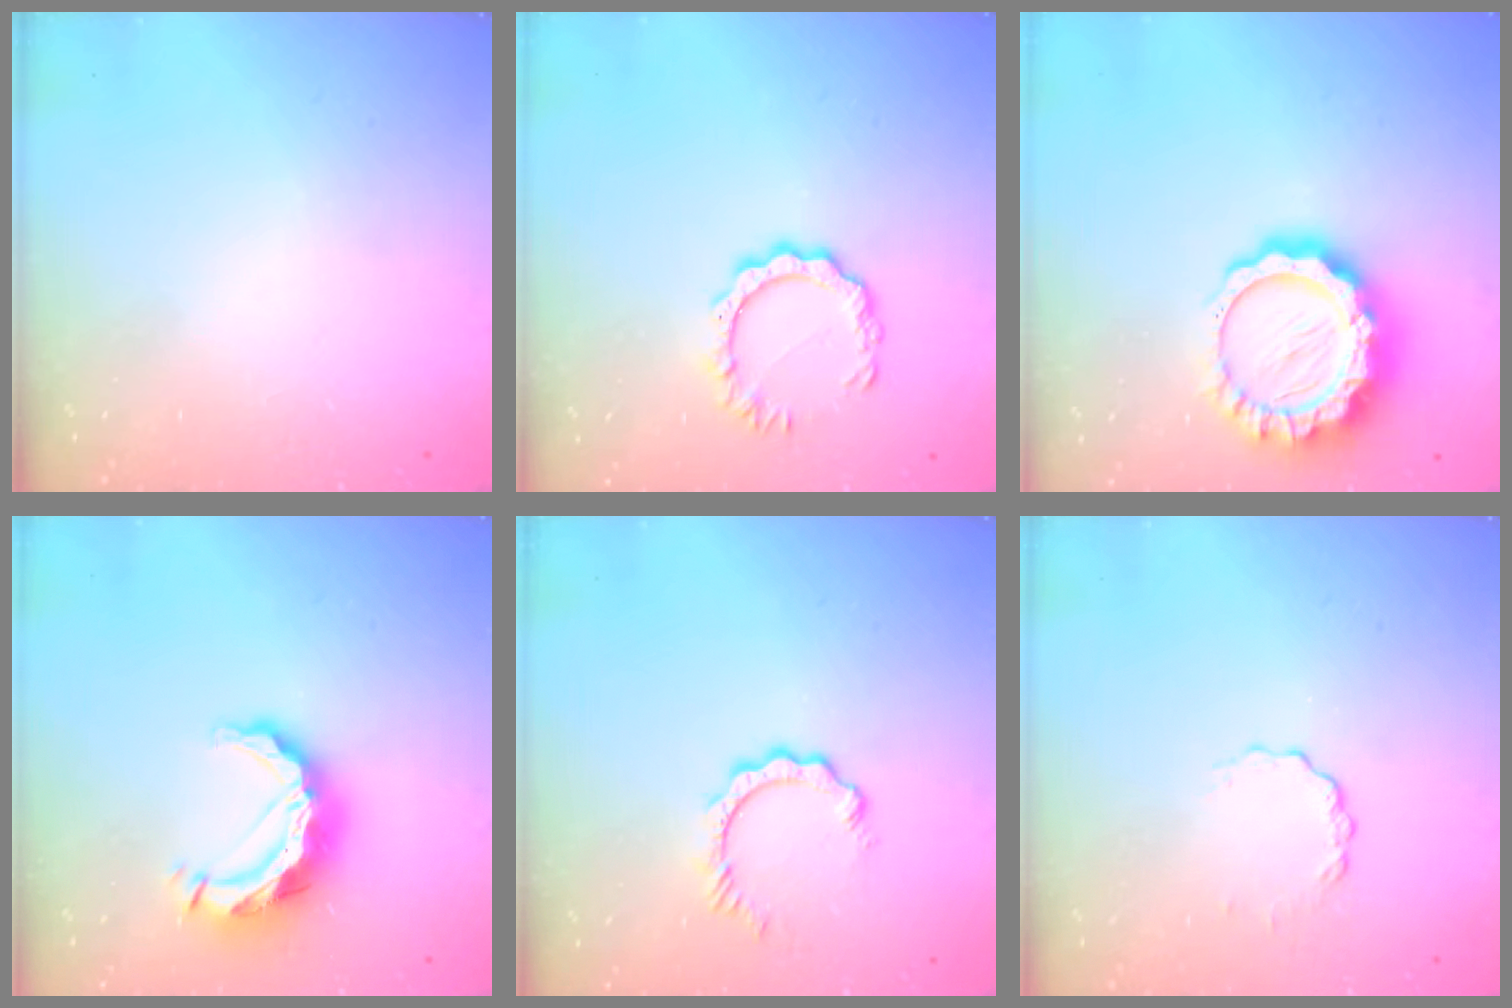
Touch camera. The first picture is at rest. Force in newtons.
{"total": 7.8, "press": 7.8, "slide": 0.8}
{"total": 13.5, "press": 13.4, "slide": 1.1}
{"total": 12.2, "press": 12.1, "slide": 1.0}
{"total": 3.4, "press": 3.4, "slide": 0.5}
{"total": 2.8, "press": 2.8, "slide": 0.3}